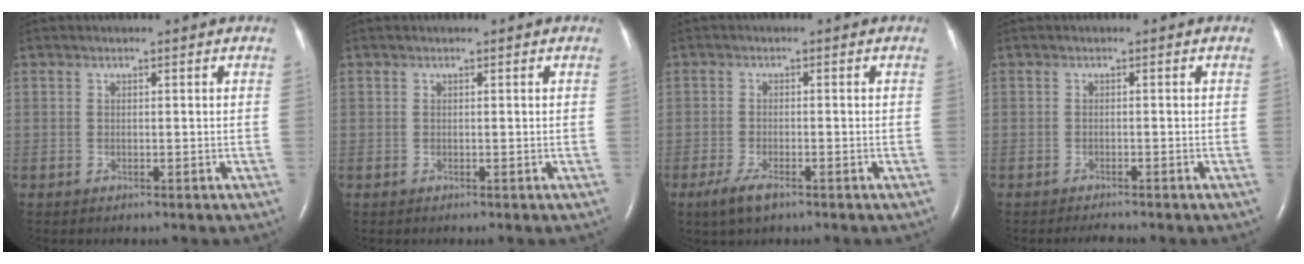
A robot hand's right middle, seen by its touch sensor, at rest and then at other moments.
{"total": 0.0}
{"total": 3.8, "force": [-2.4, 1.0, 2.8], "torque": [-0.067, -0.007, -0.043]}
{"total": 2.1, "force": [-1.9, 0.0, 0.8], "torque": [-0.017, -0.006, -0.026]}